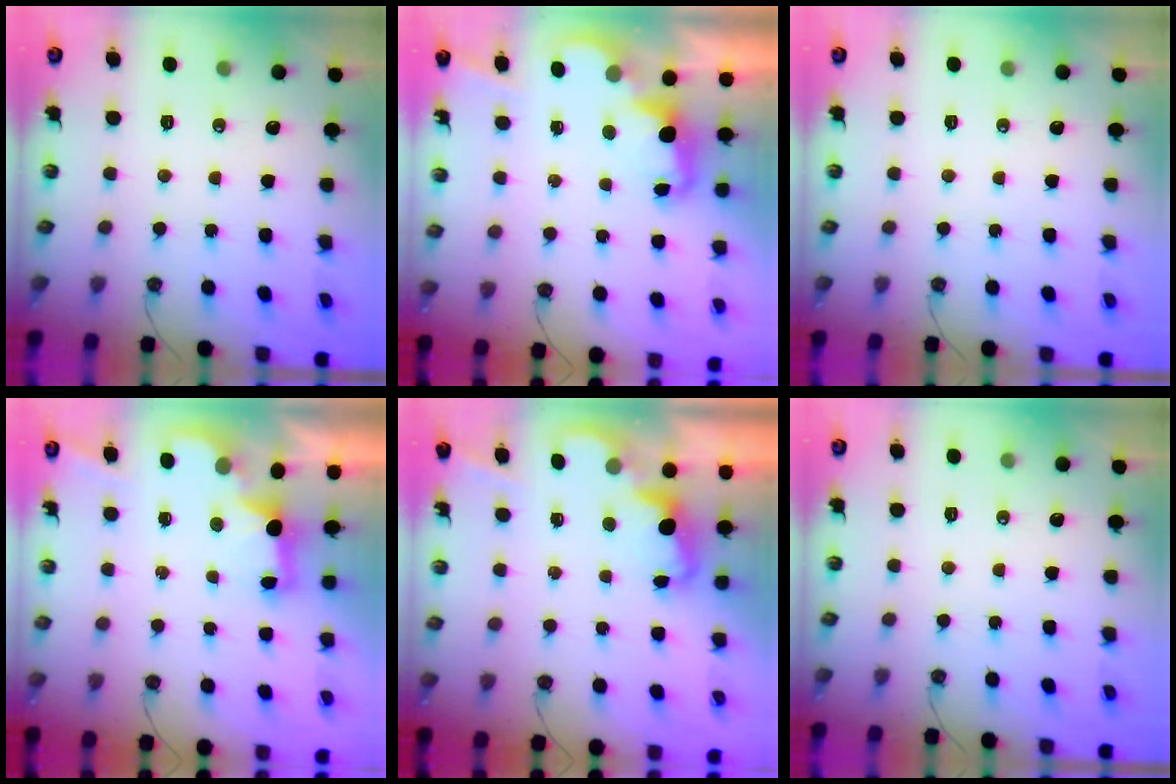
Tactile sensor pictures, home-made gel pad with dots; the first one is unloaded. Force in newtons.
{"total": 2.4, "press": 2.4, "slide": 0.5}
{"total": 0.0}
{"total": 2.0, "press": 2.0, "slide": 0.5}
{"total": 2.3, "press": 2.2, "slide": 0.5}
{"total": 0.0}